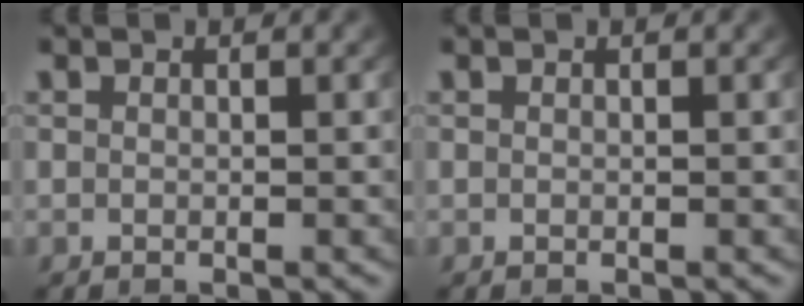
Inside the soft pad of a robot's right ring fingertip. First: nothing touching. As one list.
[{"total": 0.0}]